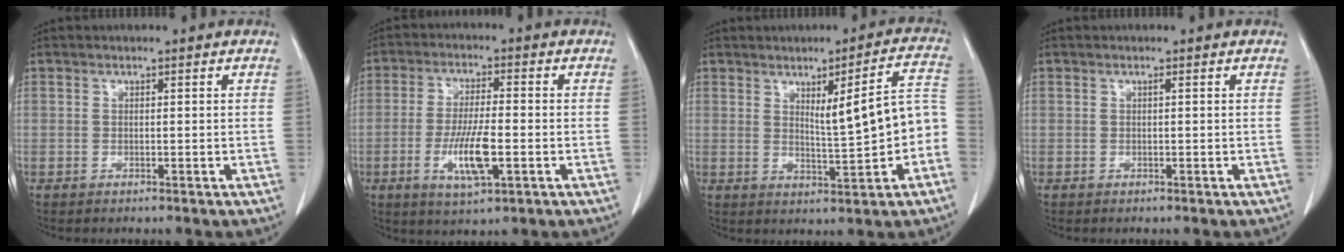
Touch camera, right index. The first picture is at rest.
{"total": 8.5, "force": [-2.4, 1.7, 7.9], "torque": [-0.151, -0.008, -0.041]}
{"total": 8.8, "force": [-0.3, 1.2, 8.7], "torque": [-0.114, 0.023, 0.003]}
{"total": 0.0}